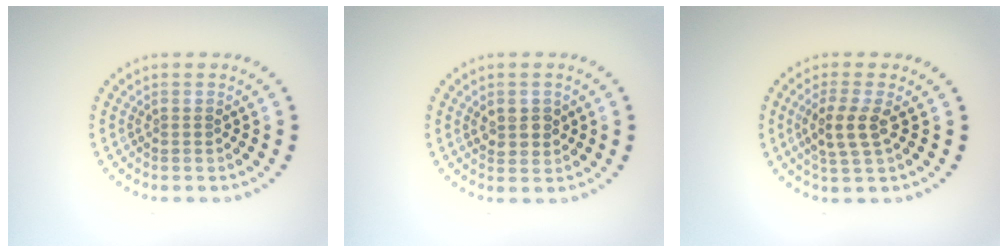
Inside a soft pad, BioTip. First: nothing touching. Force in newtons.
{"total": 2.1, "press": 2.0, "slide": 0.4}
{"total": 3.0, "press": 2.8, "slide": 1.1}